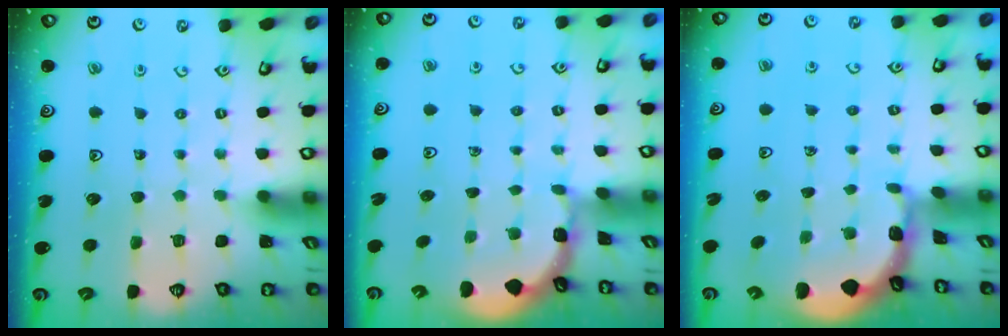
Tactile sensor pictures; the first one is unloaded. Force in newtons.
{"total": 1.6, "press": 1.6, "slide": 0.1}
{"total": 1.3, "press": 1.3, "slide": 0.1}